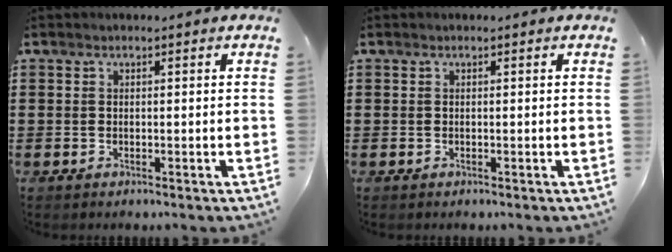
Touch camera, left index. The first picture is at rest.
{"total": 0.0}